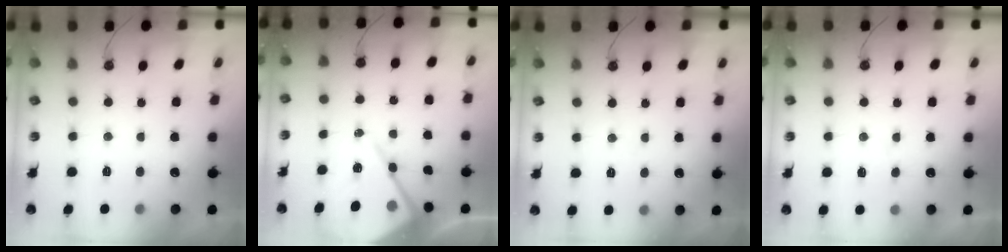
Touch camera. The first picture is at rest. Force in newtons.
{"total": 11.9, "press": 11.9, "slide": 1.1}
{"total": 2.6, "press": 2.5, "slide": 0.5}
{"total": 5.4, "press": 5.4, "slide": 0.7}